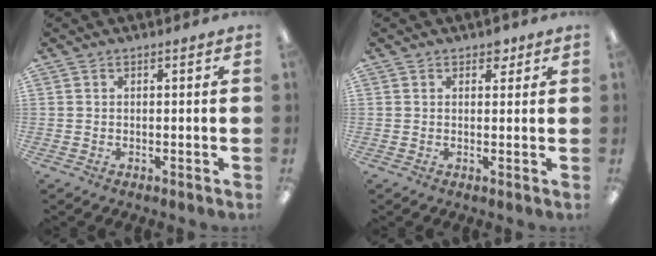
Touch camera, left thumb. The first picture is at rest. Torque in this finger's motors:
{"motor_torque": [0.16, 0.00, 0.29, -0.47, 0.00]}